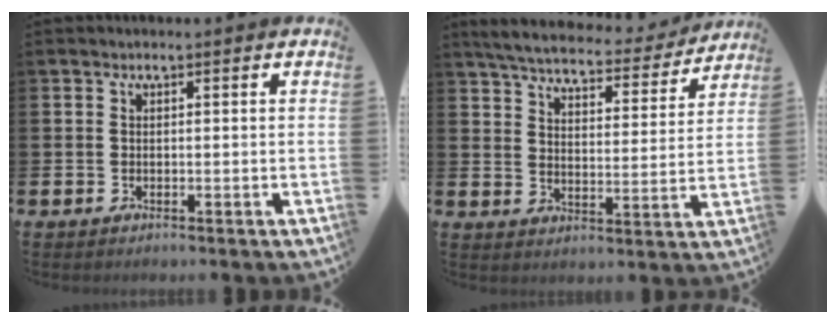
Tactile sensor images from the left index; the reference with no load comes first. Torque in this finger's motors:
{"motor_torque": [1.06, -1.08, 0.52, 0.13]}